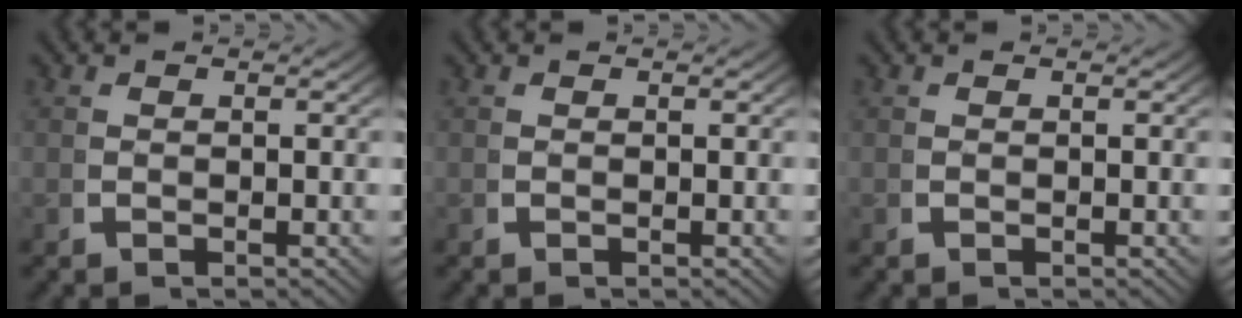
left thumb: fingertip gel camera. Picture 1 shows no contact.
{"total": 0.0}
{"total": 0.0}